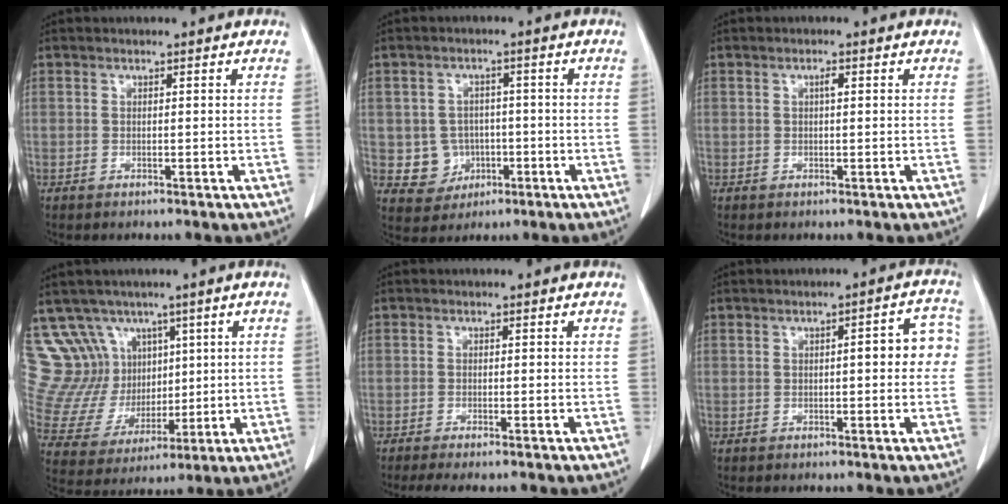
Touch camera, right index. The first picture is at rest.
{"total": 5.3, "force": [-0.7, 5.2, 1.0], "torque": [-0.012, 0.010, 0.002]}
{"total": 0.9, "force": [0.2, 0.2, 0.9], "torque": [-0.017, 0.003, 0.003]}
{"total": 12.5, "force": [7.3, 9.7, 3.1], "torque": [-0.078, 0.051, 0.162]}
{"total": 3.9, "force": [-3.3, 0.1, 2.2], "torque": [-0.028, -0.007, -0.050]}
{"total": 5.5, "force": [0.2, 1.6, 5.3], "torque": [-0.059, 0.020, -0.002]}